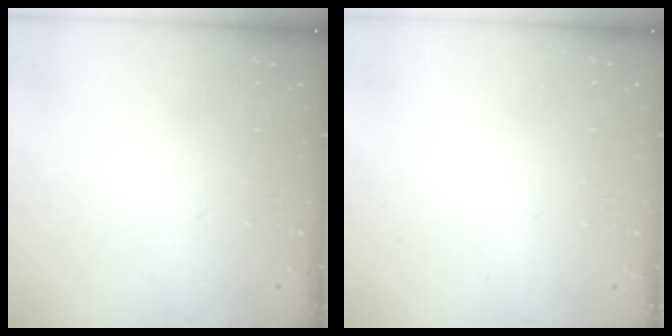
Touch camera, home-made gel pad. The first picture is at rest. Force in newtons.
{"total": 1.4, "press": 1.4, "slide": 0.1}